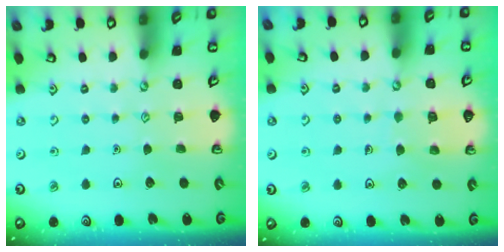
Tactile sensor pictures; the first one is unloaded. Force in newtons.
{"total": 5.4, "press": 5.4, "slide": 0.4}